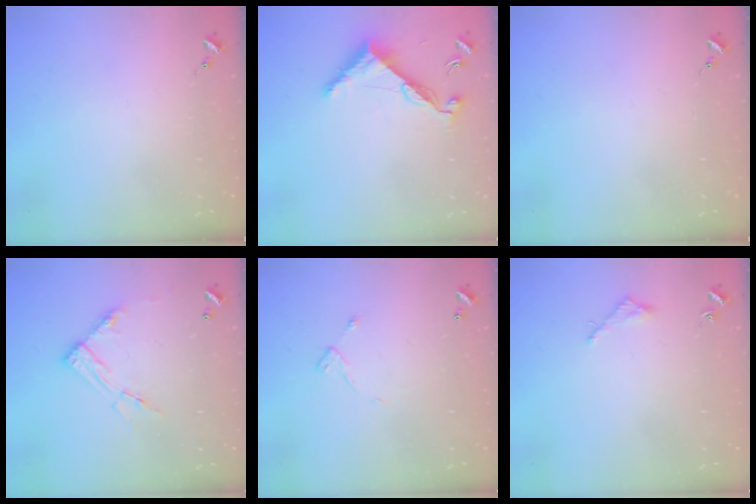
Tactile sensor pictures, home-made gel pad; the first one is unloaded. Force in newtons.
{"total": 8.2, "press": 8.2, "slide": 0.6}
{"total": 0.0}
{"total": 10.7, "press": 10.7, "slide": 0.8}
{"total": 5.8, "press": 5.8, "slide": 0.4}
{"total": 2.0, "press": 2.0, "slide": 0.1}